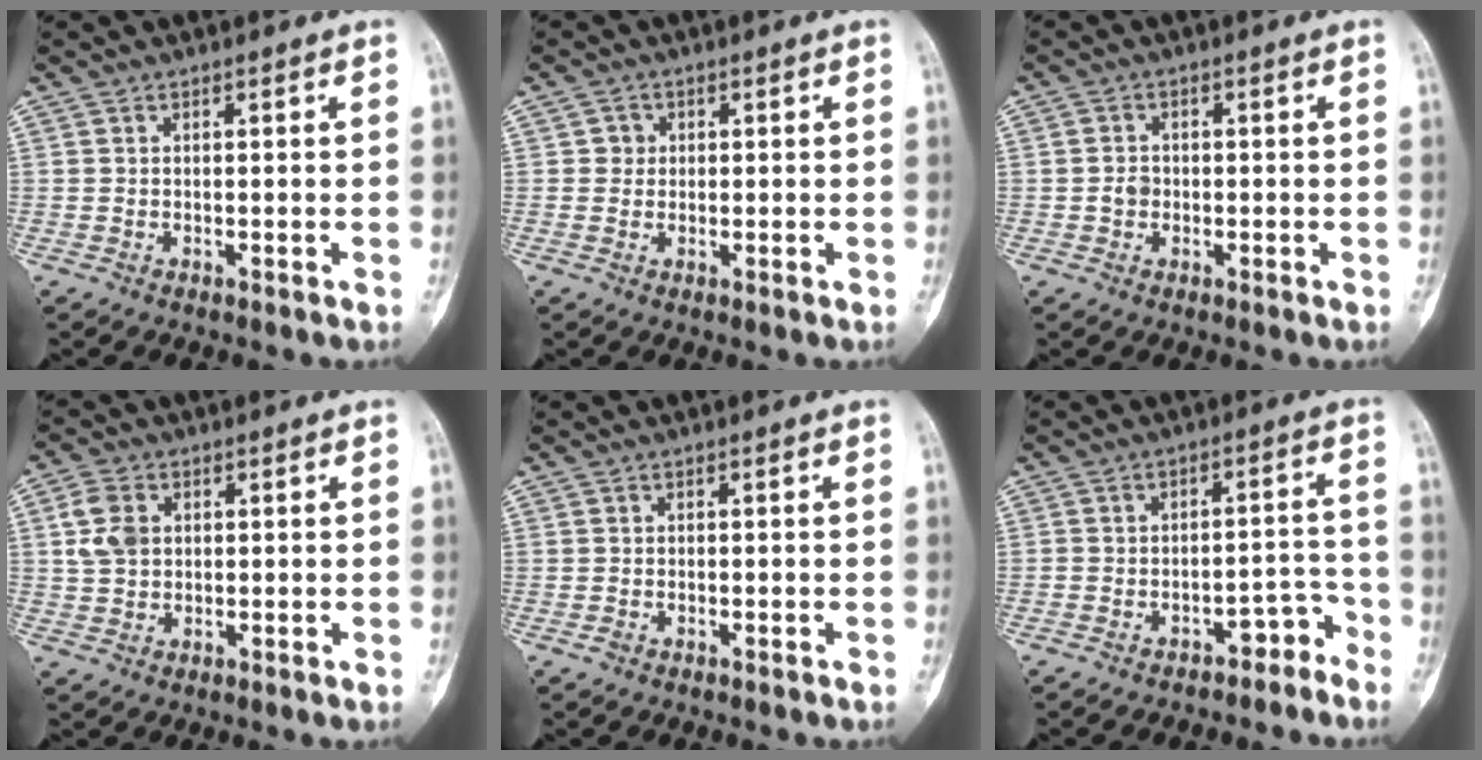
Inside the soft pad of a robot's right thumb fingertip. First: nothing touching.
{"total": 2.0, "force": [0.3, 1.9, 0.4], "torque": [0.006, 0.004, 0.000]}
{"total": 2.3, "force": [-0.4, 2.0, 1.1], "torque": [-0.010, 0.008, -0.010]}
{"total": 5.7, "force": [1.1, 4.3, 3.6], "torque": [-0.066, 0.003, 0.019]}
{"total": 0.8, "force": [-0.5, 0.6, 0.3], "torque": [-0.005, 0.004, -0.011]}
{"total": 5.5, "force": [-4.2, 2.9, 2.1], "torque": [-0.006, 0.068, -0.055]}